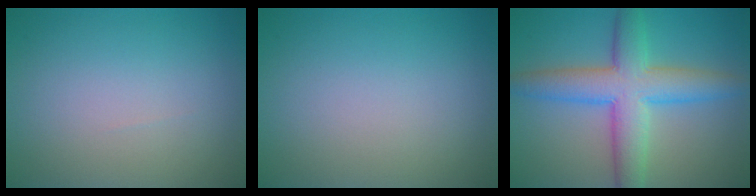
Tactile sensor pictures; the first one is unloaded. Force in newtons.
{"total": 0.0}
{"total": 7.2, "press": 7.2, "slide": 0.1}